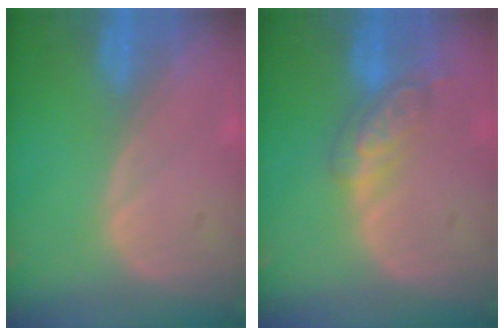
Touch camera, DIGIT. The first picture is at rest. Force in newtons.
{"total": 5.7, "press": 5.0, "slide": 2.6}